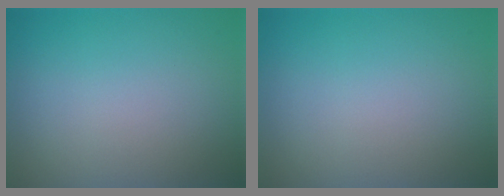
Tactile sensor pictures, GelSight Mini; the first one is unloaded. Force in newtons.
{"total": 0.0}